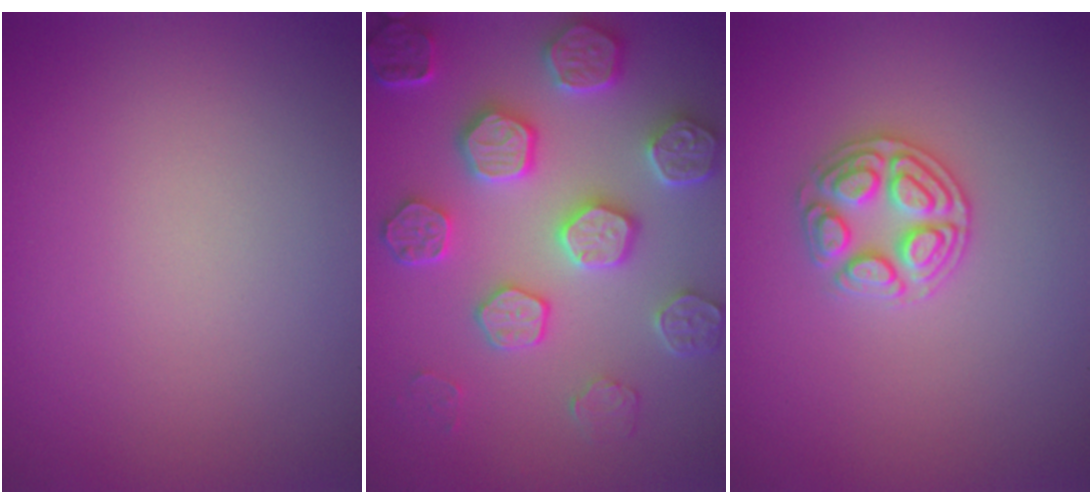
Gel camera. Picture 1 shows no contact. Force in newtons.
{"total": 6.7, "press": 5.8, "slide": 3.4}
{"total": 2.9, "press": 2.8, "slide": 0.3}